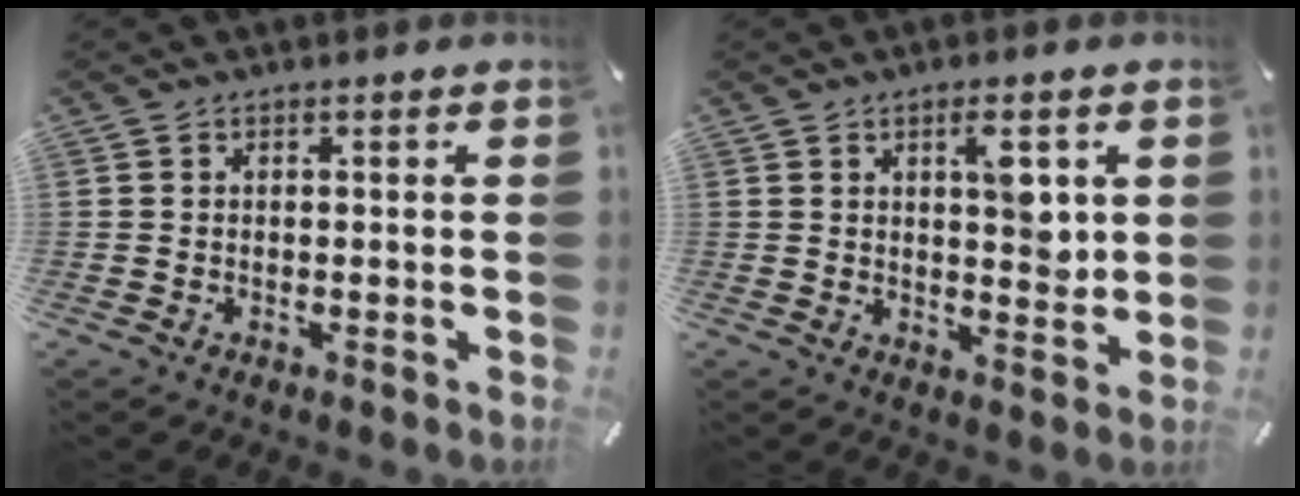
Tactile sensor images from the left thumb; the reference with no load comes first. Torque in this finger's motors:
{"motor_torque": [1.26, 1.34, 0.74, -0.85, 0.27]}